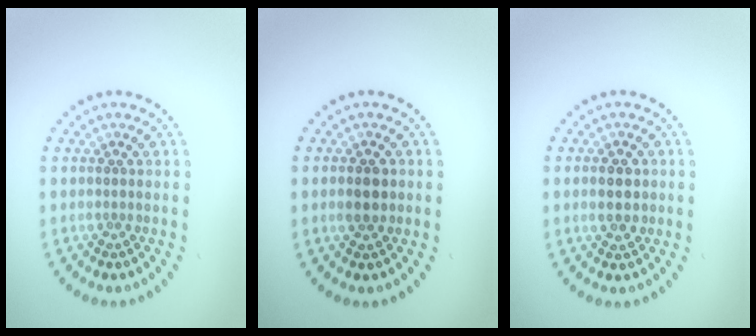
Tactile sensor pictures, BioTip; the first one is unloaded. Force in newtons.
{"total": 1.8, "press": 1.8, "slide": 0.1}
{"total": 2.3, "press": 2.3, "slide": 0.2}